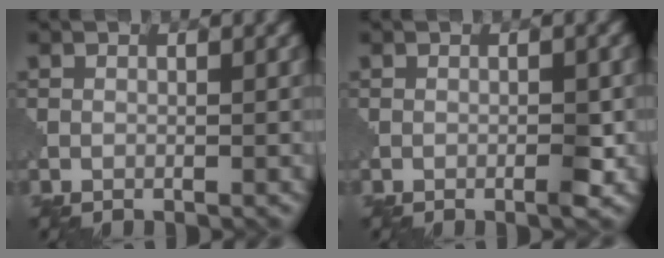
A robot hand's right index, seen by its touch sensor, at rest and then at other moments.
{"total": 1.0, "force": [-0.5, 0.1, 0.9], "torque": [-0.013, 0.003, -0.007]}